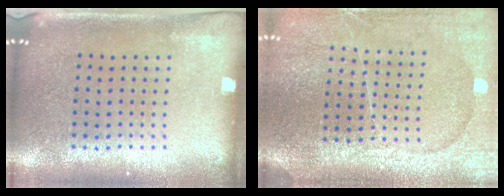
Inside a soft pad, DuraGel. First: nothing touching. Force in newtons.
{"total": 4.1, "press": 3.6, "slide": 2.0}